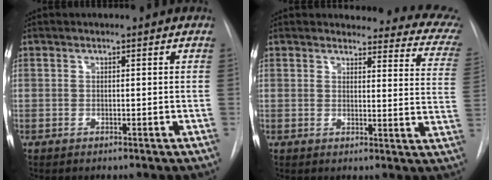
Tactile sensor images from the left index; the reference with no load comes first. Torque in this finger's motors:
{"motor_torque": [-0.18, -1.74, -0.24, -0.05]}